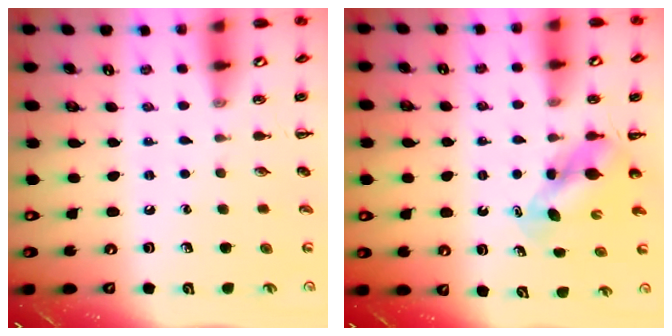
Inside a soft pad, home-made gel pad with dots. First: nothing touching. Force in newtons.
{"total": 5.7, "press": 5.6, "slide": 0.7}